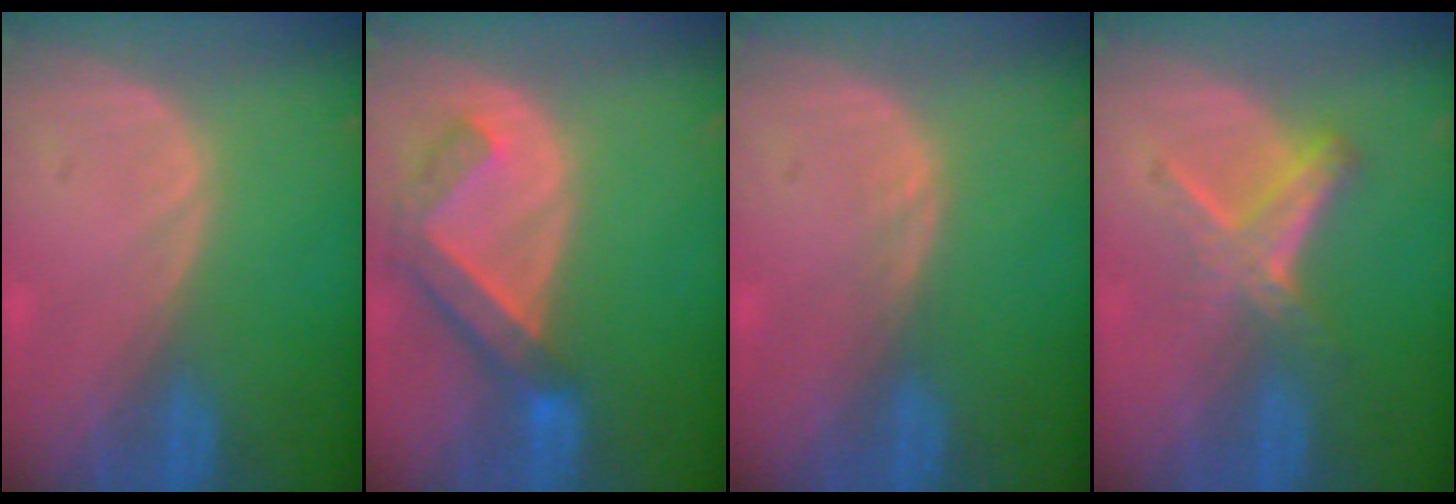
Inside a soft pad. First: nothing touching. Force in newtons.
{"total": 6.3, "press": 5.9, "slide": 2.2}
{"total": 0.7, "press": 0.7, "slide": 0.1}
{"total": 6.2, "press": 5.3, "slide": 3.2}